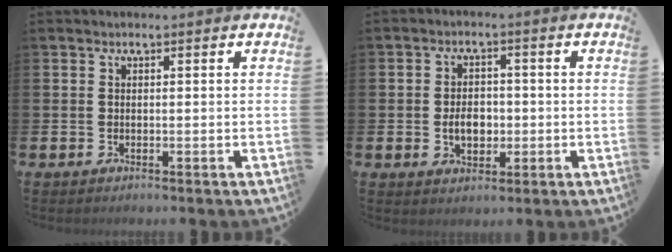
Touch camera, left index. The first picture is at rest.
{"total": 4.1, "force": [-0.6, 2.9, 2.8], "torque": [-0.041, 0.001, -0.016]}